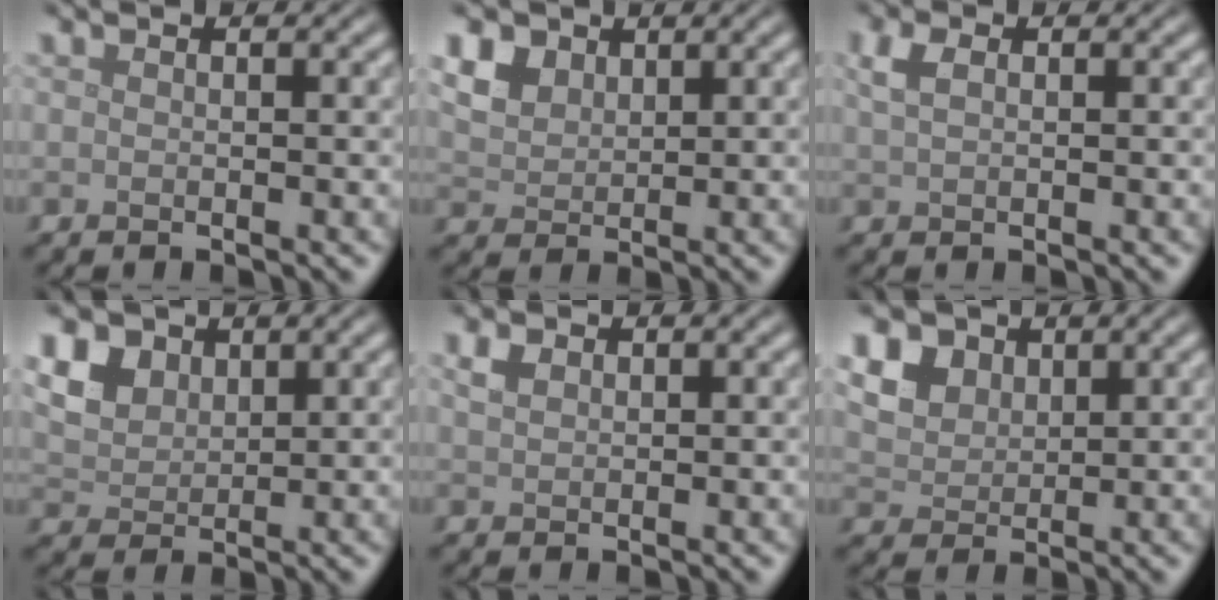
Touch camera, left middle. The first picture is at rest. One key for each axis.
{"total": 4.9, "fx": 2.9, "fy": 3.3, "fz": 2.2, "tx": -0.073, "ty": 0.005, "tz": 0.060}
{"total": 1.8, "fx": 0.8, "fy": 1.0, "fz": 1.3, "tx": -0.033, "ty": 0.004, "tz": 0.015}
{"total": 6.3, "fx": 3.3, "fy": 4.4, "fz": 3.0, "tx": -0.106, "ty": 0.012, "tz": 0.066}
{"total": 1.4, "fx": 0.8, "fy": 1.0, "fz": 0.8, "tx": -0.016, "ty": 0.005, "tz": 0.016}
{"total": 7.3, "fx": 3.8, "fy": 5.3, "fz": 3.3, "tx": -0.105, "ty": 0.018, "tz": 0.069}